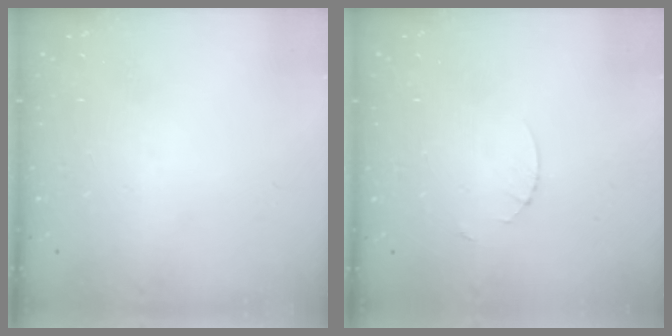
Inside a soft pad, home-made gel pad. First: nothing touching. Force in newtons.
{"total": 2.7, "press": 2.7, "slide": 0.3}